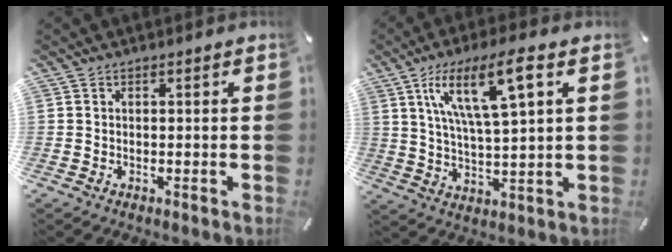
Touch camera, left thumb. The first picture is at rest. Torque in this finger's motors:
{"motor_torque": [0.49, 1.03, 1.43, -1.34, 0.47]}